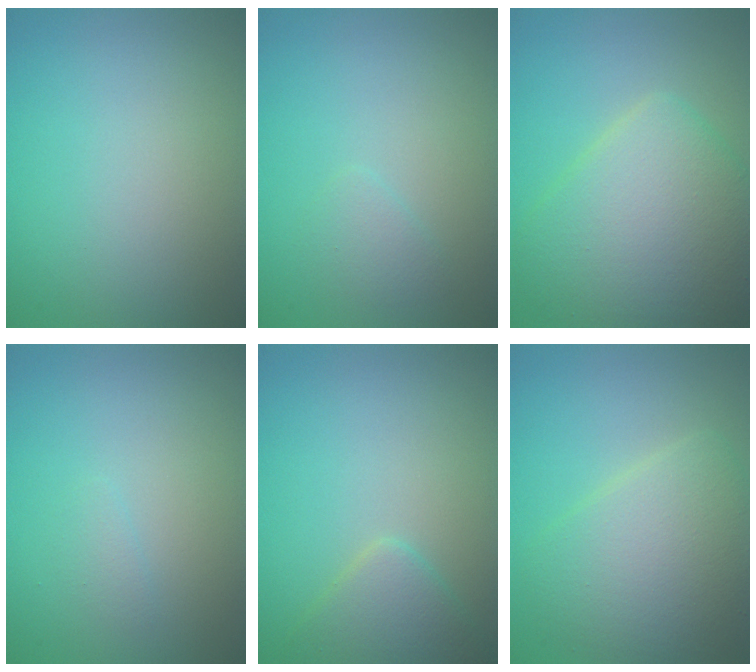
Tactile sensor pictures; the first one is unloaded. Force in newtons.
{"total": 1.1, "press": 1.1, "slide": 0.1}
{"total": 8.0, "press": 8.0, "slide": 0.3}
{"total": 0.8, "press": 0.8, "slide": 0.0}
{"total": 2.7, "press": 2.7, "slide": 0.2}
{"total": 5.8, "press": 5.8, "slide": 0.2}